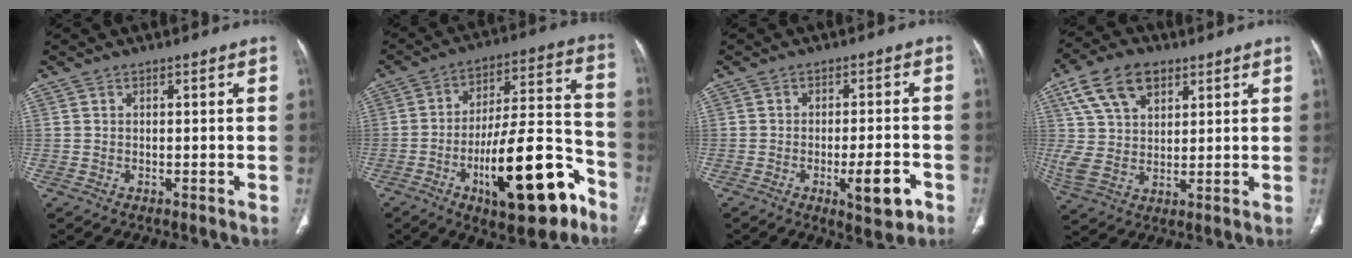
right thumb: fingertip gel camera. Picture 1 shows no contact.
{"total": 21.6, "force": [-10.6, 7.2, 17.4], "torque": [-0.255, 0.073, -0.157]}
{"total": 7.1, "force": [-3.0, 2.1, 6.1], "torque": [-0.084, 0.007, -0.039]}
{"total": 12.6, "force": [6.3, 7.6, 7.9], "torque": [-0.142, -0.012, 0.121]}